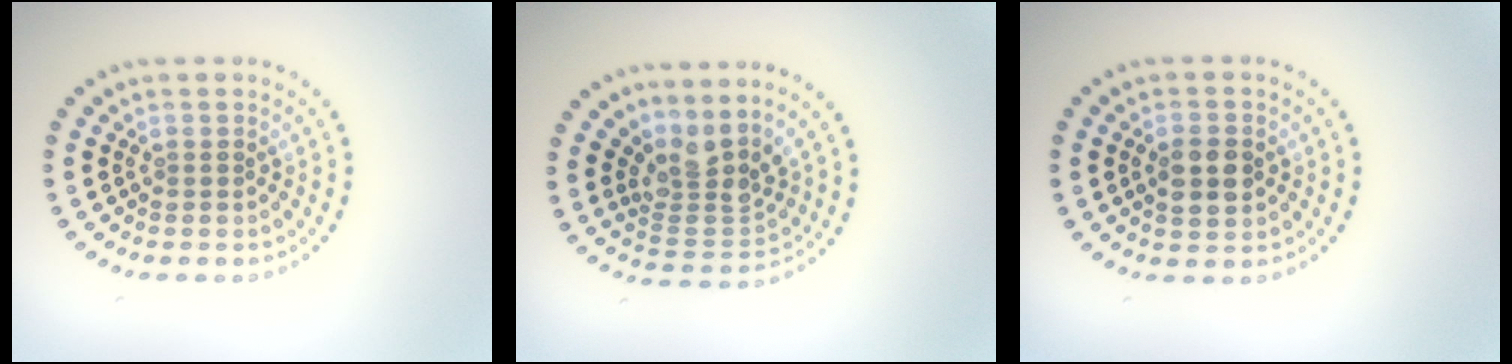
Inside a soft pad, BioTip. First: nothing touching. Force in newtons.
{"total": 3.6, "press": 2.6, "slide": 2.5}
{"total": 3.0, "press": 3.0, "slide": 0.1}